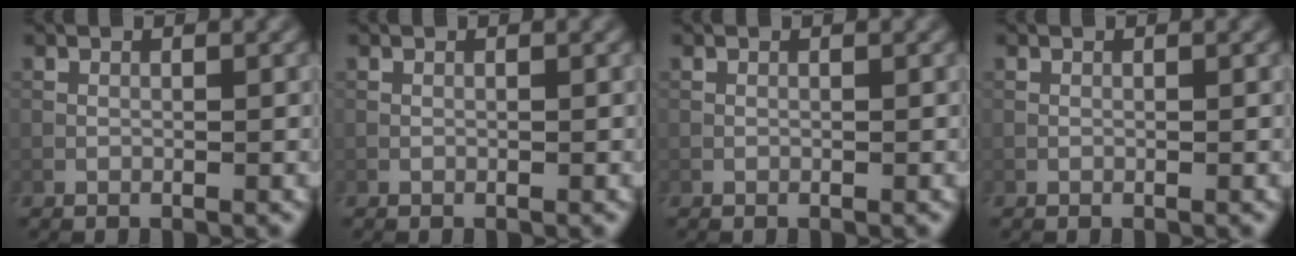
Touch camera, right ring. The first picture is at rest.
{"total": 0.0}
{"total": 0.0}
{"total": 0.0}